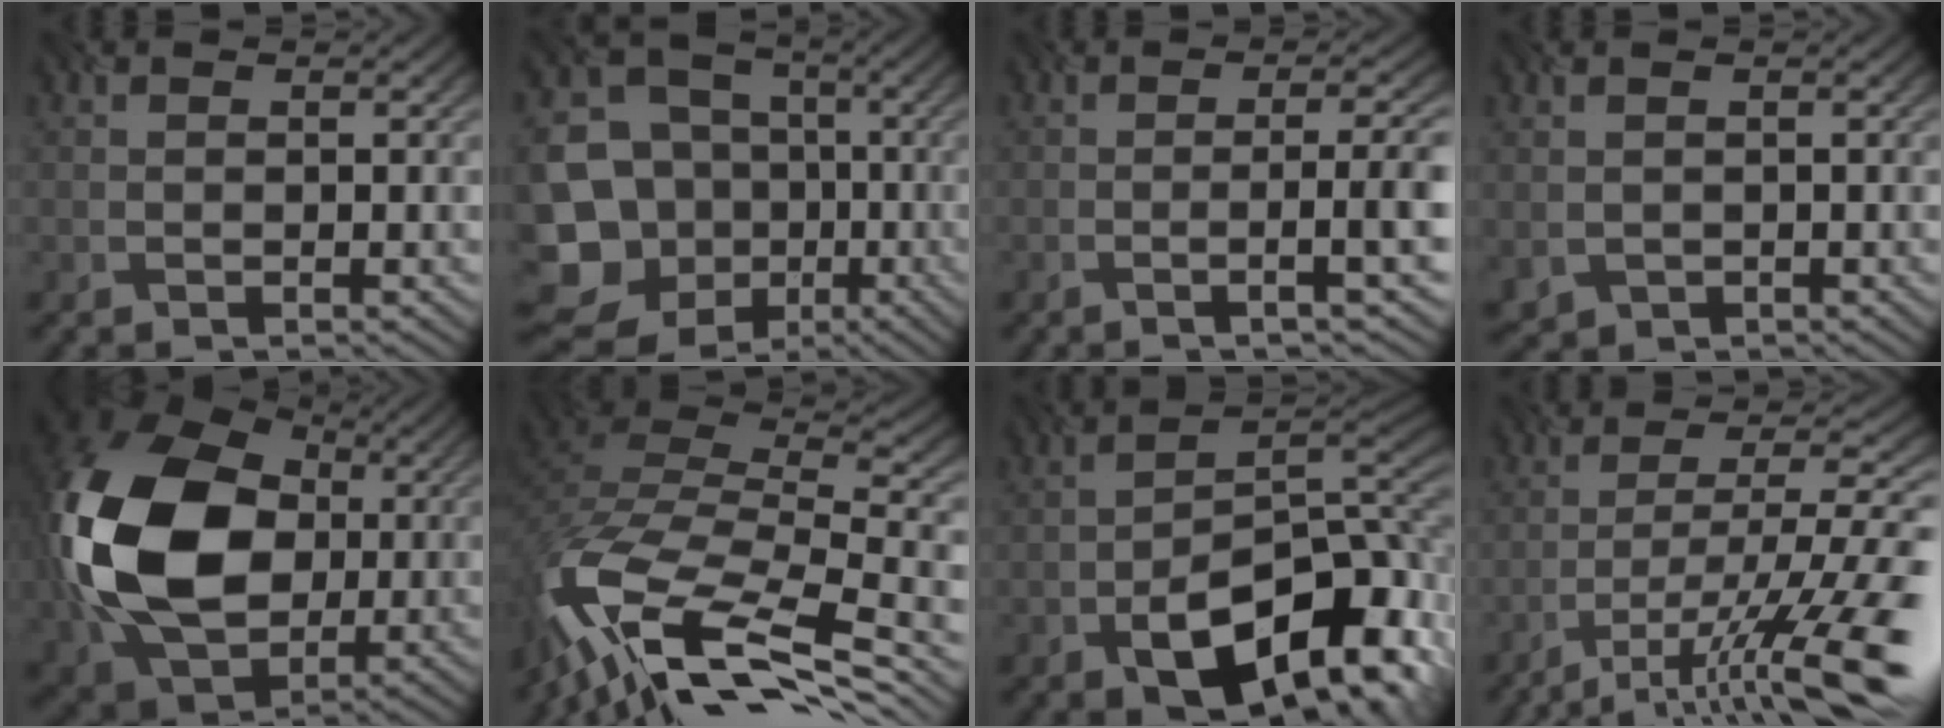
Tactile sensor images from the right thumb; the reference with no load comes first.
{"total": 17.1, "force": [-5.2, 15.2, 5.9], "torque": [-0.198, -0.017, -0.088]}
{"total": 6.1, "force": [-1.5, 0.8, 5.9], "torque": [-0.077, 0.014, -0.033]}
{"total": 1.5, "force": [-0.5, 1.3, 0.6], "torque": [-0.022, -0.011, -0.005]}
{"total": 18.2, "force": [0.8, 13.4, 12.4], "torque": [-0.305, -0.007, 0.011]}
{"total": 16.1, "force": [-9.8, 6.6, 11.0], "torque": [-0.273, -0.015, -0.167]}
{"total": 15.1, "force": [-6.7, 7.6, 11.3], "torque": [-0.159, -0.025, -0.107]}
{"total": 15.5, "force": [-8.3, 3.6, 12.5], "torque": [-0.211, -0.003, -0.140]}